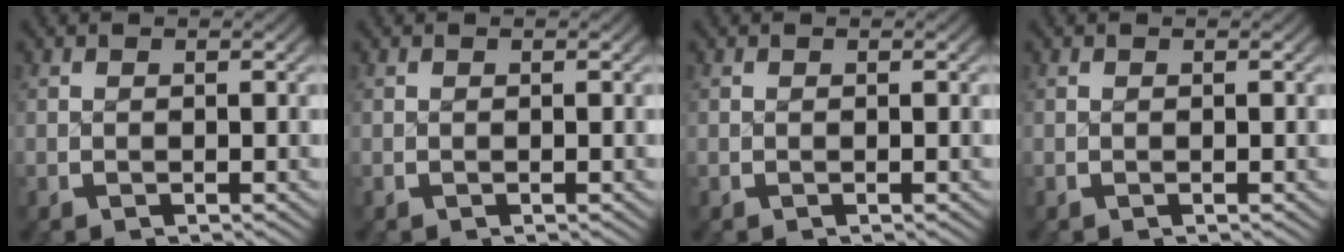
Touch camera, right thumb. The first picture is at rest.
{"total": 0.0}
{"total": 0.0}
{"total": 0.0}